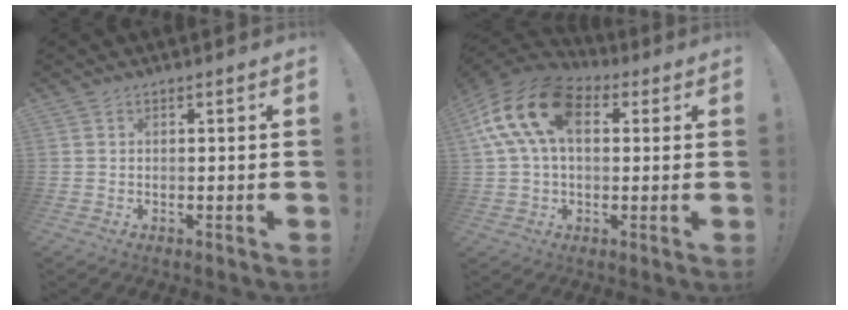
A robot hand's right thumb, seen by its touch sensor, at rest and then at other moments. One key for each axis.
{"total": 18.7, "fx": 5.2, "fy": 11.4, "fz": 13.9, "tx": -0.264, "ty": 0.001, "tz": 0.089}